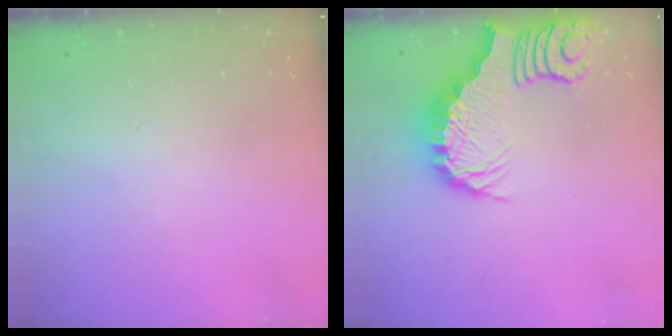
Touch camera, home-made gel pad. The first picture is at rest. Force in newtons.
{"total": 3.9, "press": 3.8, "slide": 0.7}